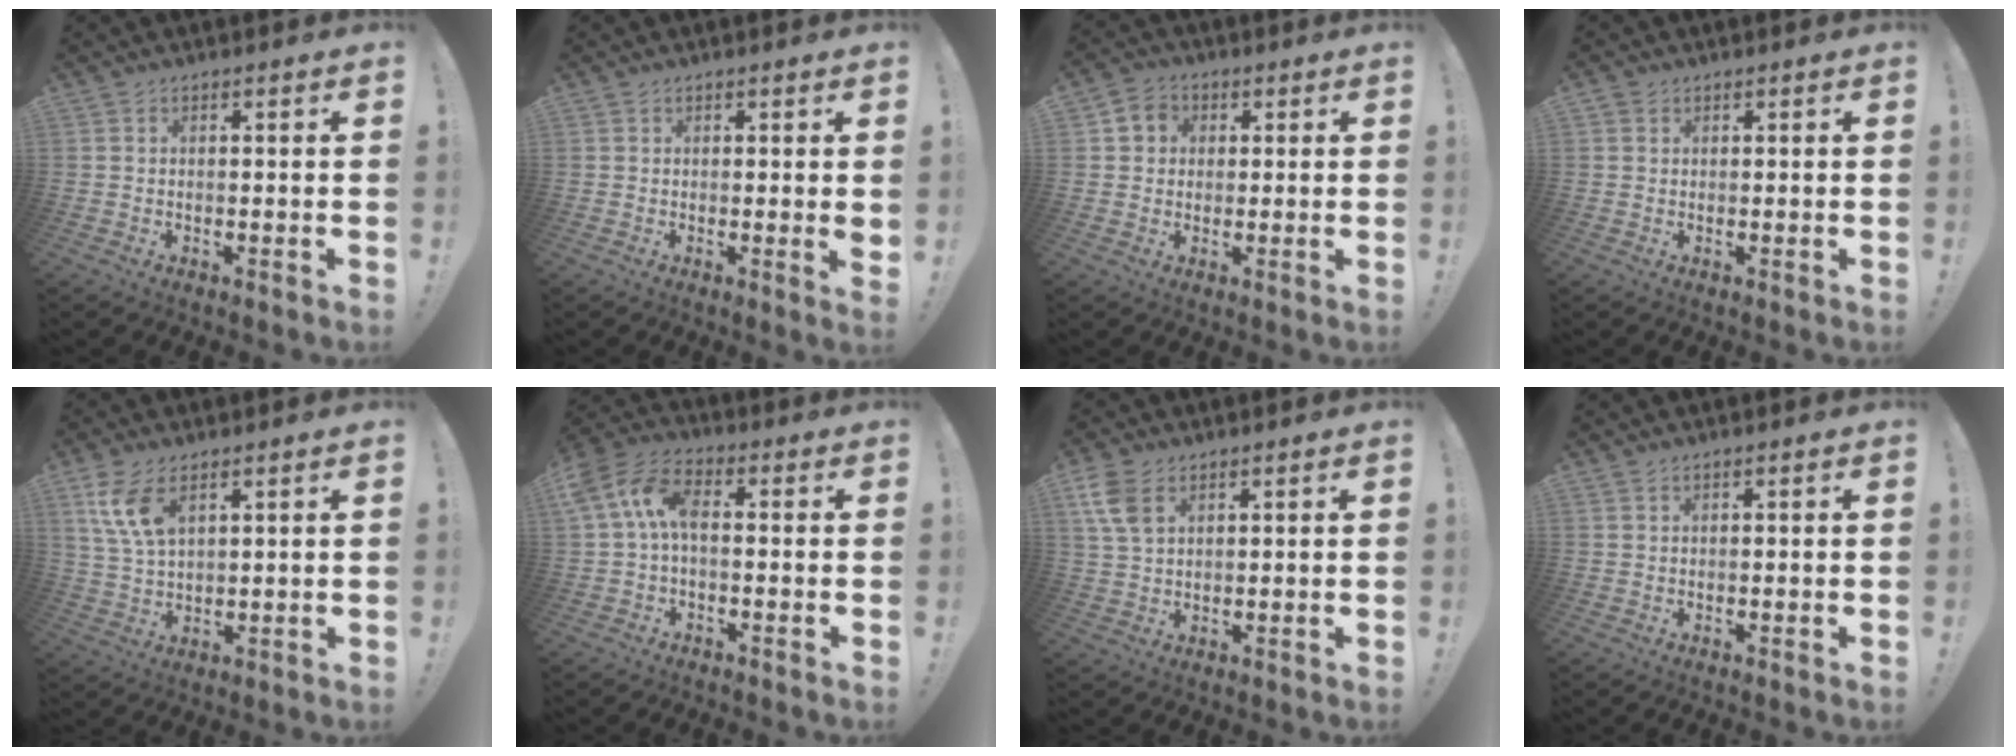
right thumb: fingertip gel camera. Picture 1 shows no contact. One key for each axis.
{"total": 1.7, "fx": 0.8, "fy": 0.0, "fz": 1.5, "tx": -0.005, "ty": -0.009, "tz": 0.009}
{"total": 5.1, "fx": 0.7, "fy": 4.7, "fz": 1.7, "tx": -0.035, "ty": 0.012, "tz": 0.017}
{"total": 0.9, "fx": 0.6, "fy": 0.6, "fz": 0.0, "tx": 0.006, "ty": -0.002, "tz": 0.011}
{"total": 9.8, "fx": 5.1, "fy": 4.7, "fz": 6.9, "tx": -0.128, "ty": -0.016, "tz": 0.097}
{"total": 10.7, "fx": 1.0, "fy": 5.7, "fz": 8.9, "tx": -0.193, "ty": 0.009, "tz": 0.022}
{"total": 7.7, "fx": 3.7, "fy": 4.6, "fz": 5.0, "tx": -0.090, "ty": -0.008, "tz": 0.074}
{"total": 0.5, "fx": 0.4, "fy": 0.1, "fz": 0.2, "tx": 0.001, "ty": -0.002, "tz": 0.008}